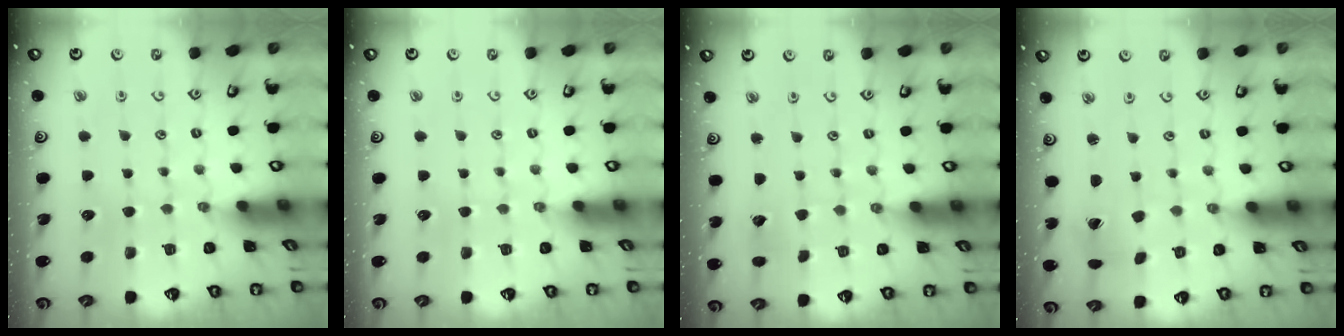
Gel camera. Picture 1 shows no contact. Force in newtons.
{"total": 0.0}
{"total": 2.8, "press": 2.8, "slide": 0.3}
{"total": 2.0, "press": 2.0, "slide": 0.2}